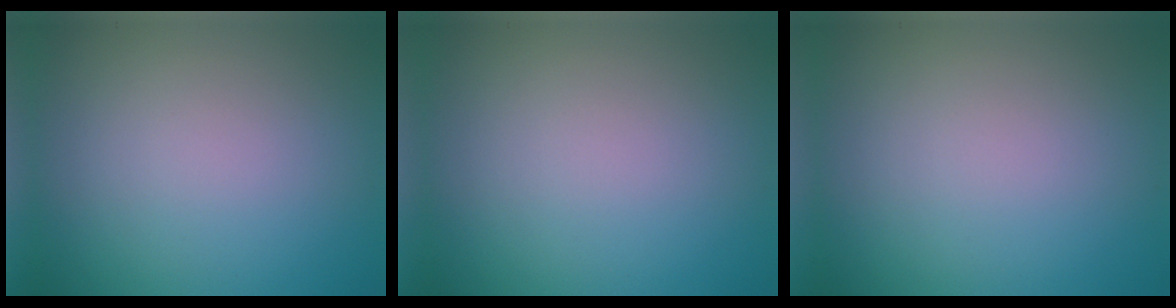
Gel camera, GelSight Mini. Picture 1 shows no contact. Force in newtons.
{"total": 0.0}
{"total": 0.0}